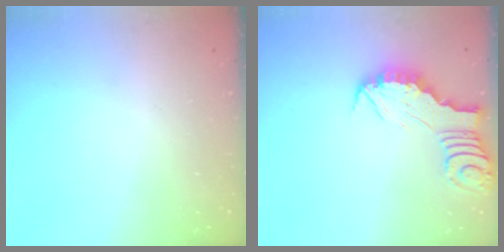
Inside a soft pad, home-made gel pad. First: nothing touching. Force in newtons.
{"total": 2.7, "press": 2.7, "slide": 0.2}